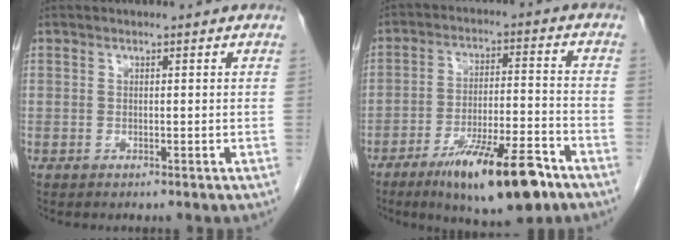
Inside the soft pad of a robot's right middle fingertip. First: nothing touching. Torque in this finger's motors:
{"motor_torque": [1.08, -1.06, 0.25, 0.10]}